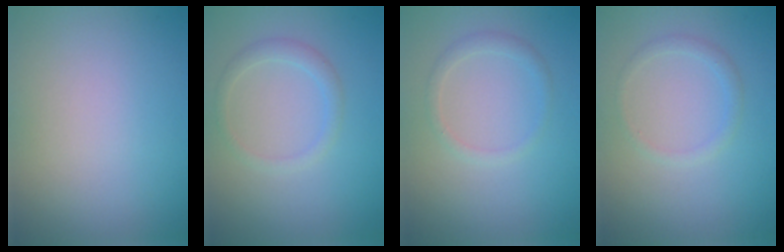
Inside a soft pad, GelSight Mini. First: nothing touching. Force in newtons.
{"total": 1.5, "press": 1.5, "slide": 0.1}
{"total": 1.3, "press": 1.3, "slide": 0.0}
{"total": 1.2, "press": 1.1, "slide": 0.1}